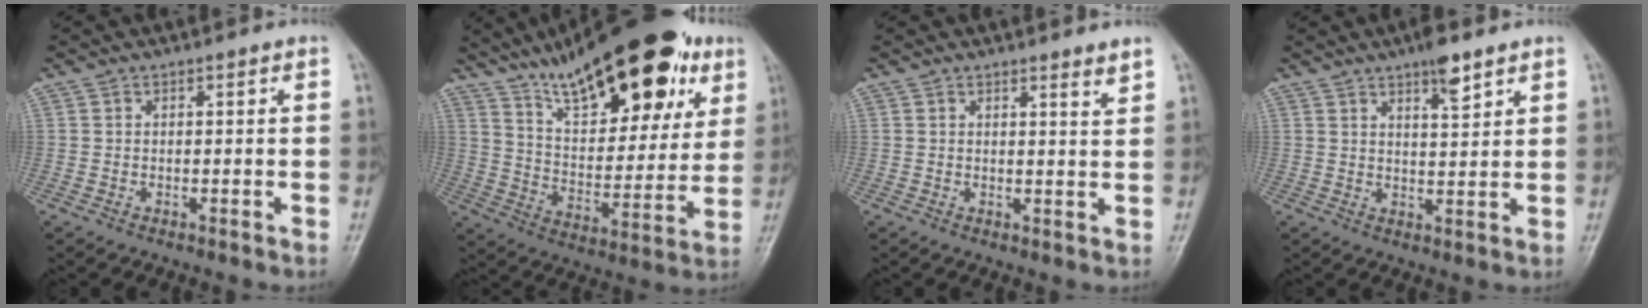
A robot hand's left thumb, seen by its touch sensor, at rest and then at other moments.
{"total": 27.8, "force": [16.8, 10.7, 19.5], "torque": [-0.250, -0.037, 0.264]}
{"total": 1.9, "force": [1.7, 0.0, 1.0], "torque": [-0.011, -0.018, 0.023]}
{"total": 5.5, "force": [3.6, 1.4, 3.8], "torque": [-0.051, -0.020, 0.056]}